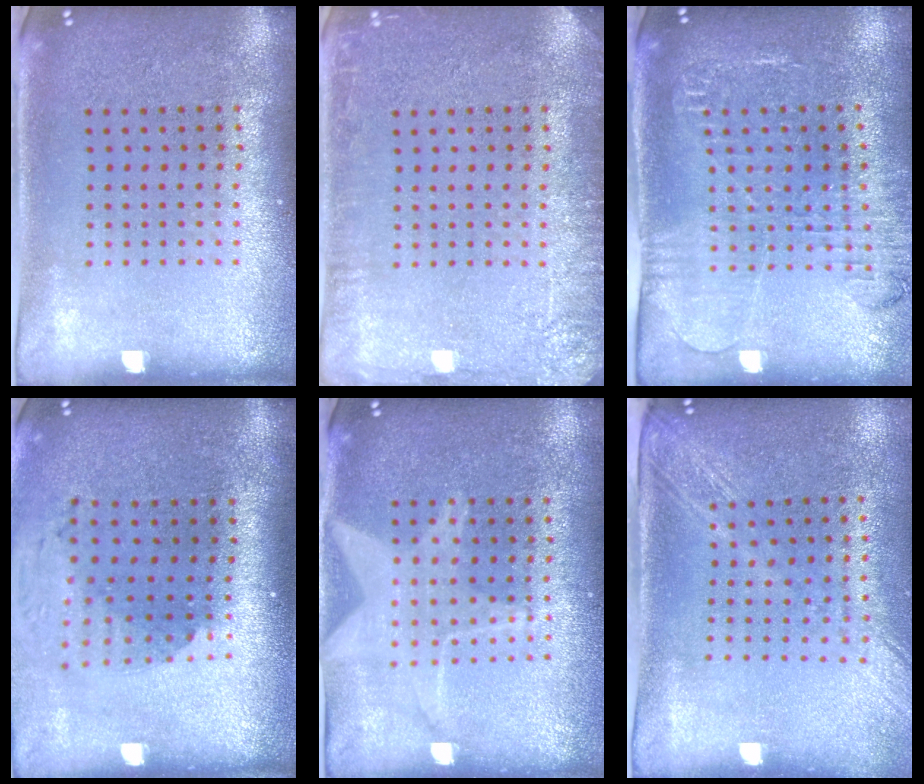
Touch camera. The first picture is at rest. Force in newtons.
{"total": 2.9, "press": 2.9, "slide": 0.4}
{"total": 1.9, "press": 1.9, "slide": 0.1}
{"total": 1.9, "press": 1.4, "slide": 1.3}
{"total": 1.5, "press": 1.5, "slide": 0.2}
{"total": 2.0, "press": 1.6, "slide": 1.2}